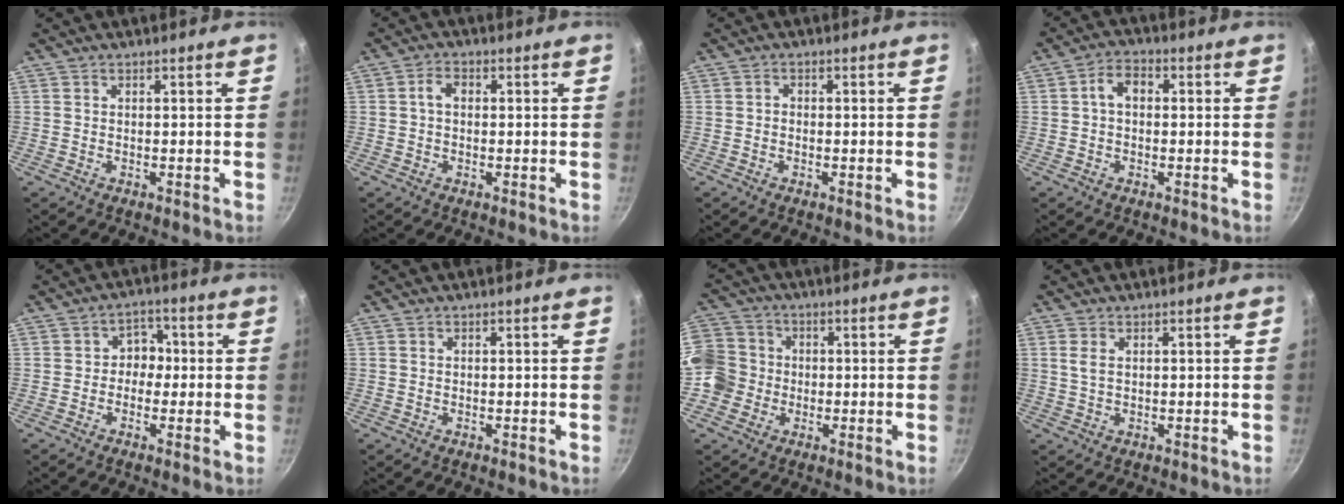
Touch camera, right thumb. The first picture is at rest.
{"total": 2.9, "force": [0.2, 2.0, 2.1], "torque": [-0.034, 0.009, -0.001]}
{"total": 1.0, "force": [-0.4, 0.8, 0.5], "torque": [-0.008, 0.005, -0.008]}
{"total": 4.7, "force": [0.4, 3.3, 3.4], "torque": [-0.048, 0.016, -0.001]}
{"total": 4.7, "force": [-0.3, 4.0, 2.5], "torque": [0.007, 0.013, -0.016]}
{"total": 0.0}
{"total": 10.4, "force": [-1.6, 9.5, 3.9], "torque": [-0.056, 0.027, -0.048]}
{"total": 2.2, "force": [0.7, 1.3, 1.7], "torque": [-0.034, 0.000, 0.014]}